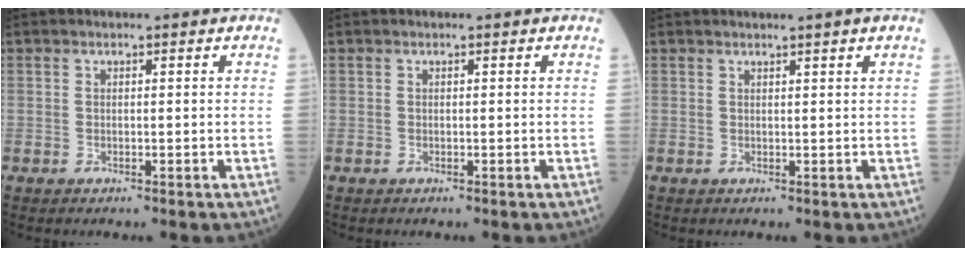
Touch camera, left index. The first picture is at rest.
{"total": 0.0}
{"total": 1.2, "force": [0.8, -0.4, 0.7], "torque": [-0.009, 0.000, 0.014]}